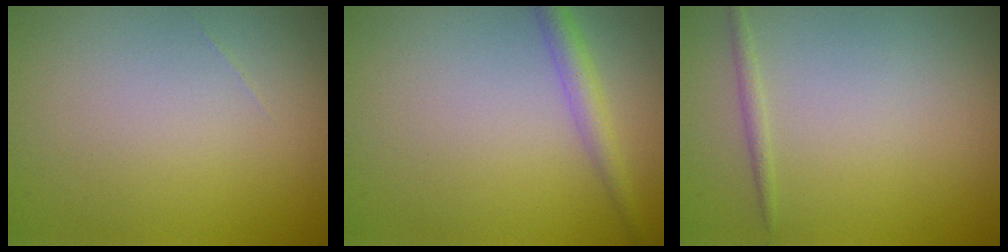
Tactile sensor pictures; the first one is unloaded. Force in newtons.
{"total": 2.2, "press": 2.2, "slide": 0.1}
{"total": 0.8, "press": 0.8, "slide": 0.1}